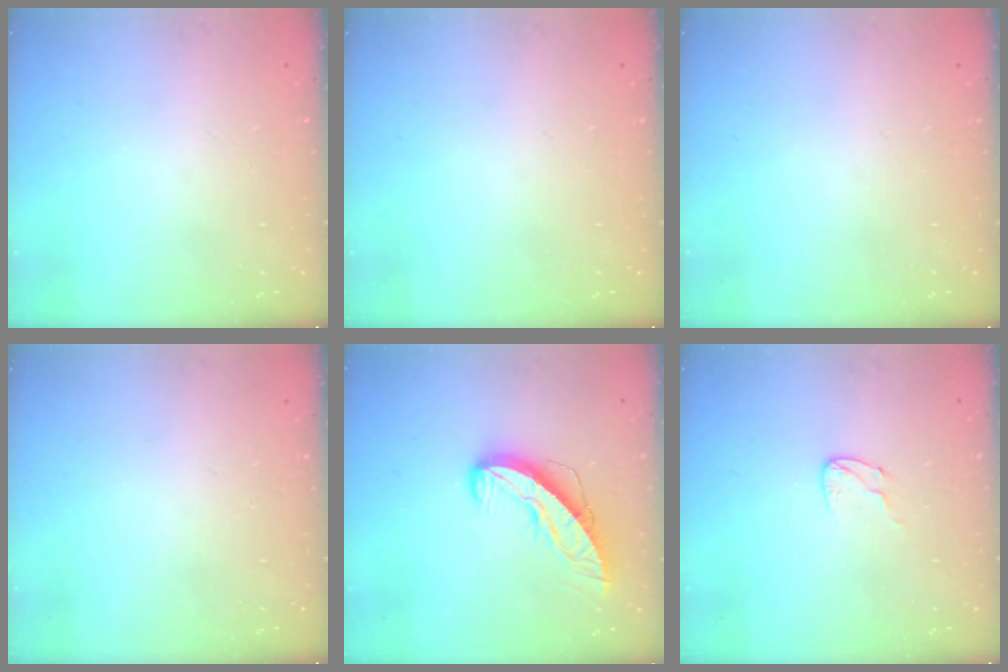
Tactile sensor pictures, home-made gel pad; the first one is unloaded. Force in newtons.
{"total": 0.0}
{"total": 0.0}
{"total": 0.0}
{"total": 9.1, "press": 9.1, "slide": 0.5}
{"total": 5.0, "press": 5.0, "slide": 0.4}